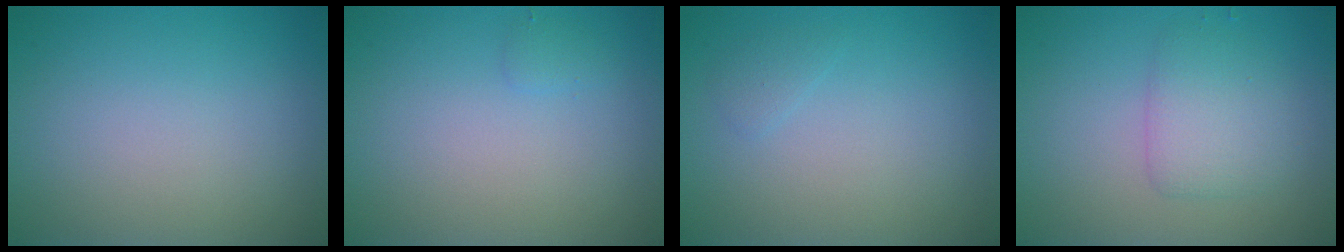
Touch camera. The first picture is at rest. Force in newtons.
{"total": 0.7, "press": 0.7, "slide": 0.1}
{"total": 0.7, "press": 0.7, "slide": 0.0}
{"total": 2.9, "press": 2.9, "slide": 0.0}